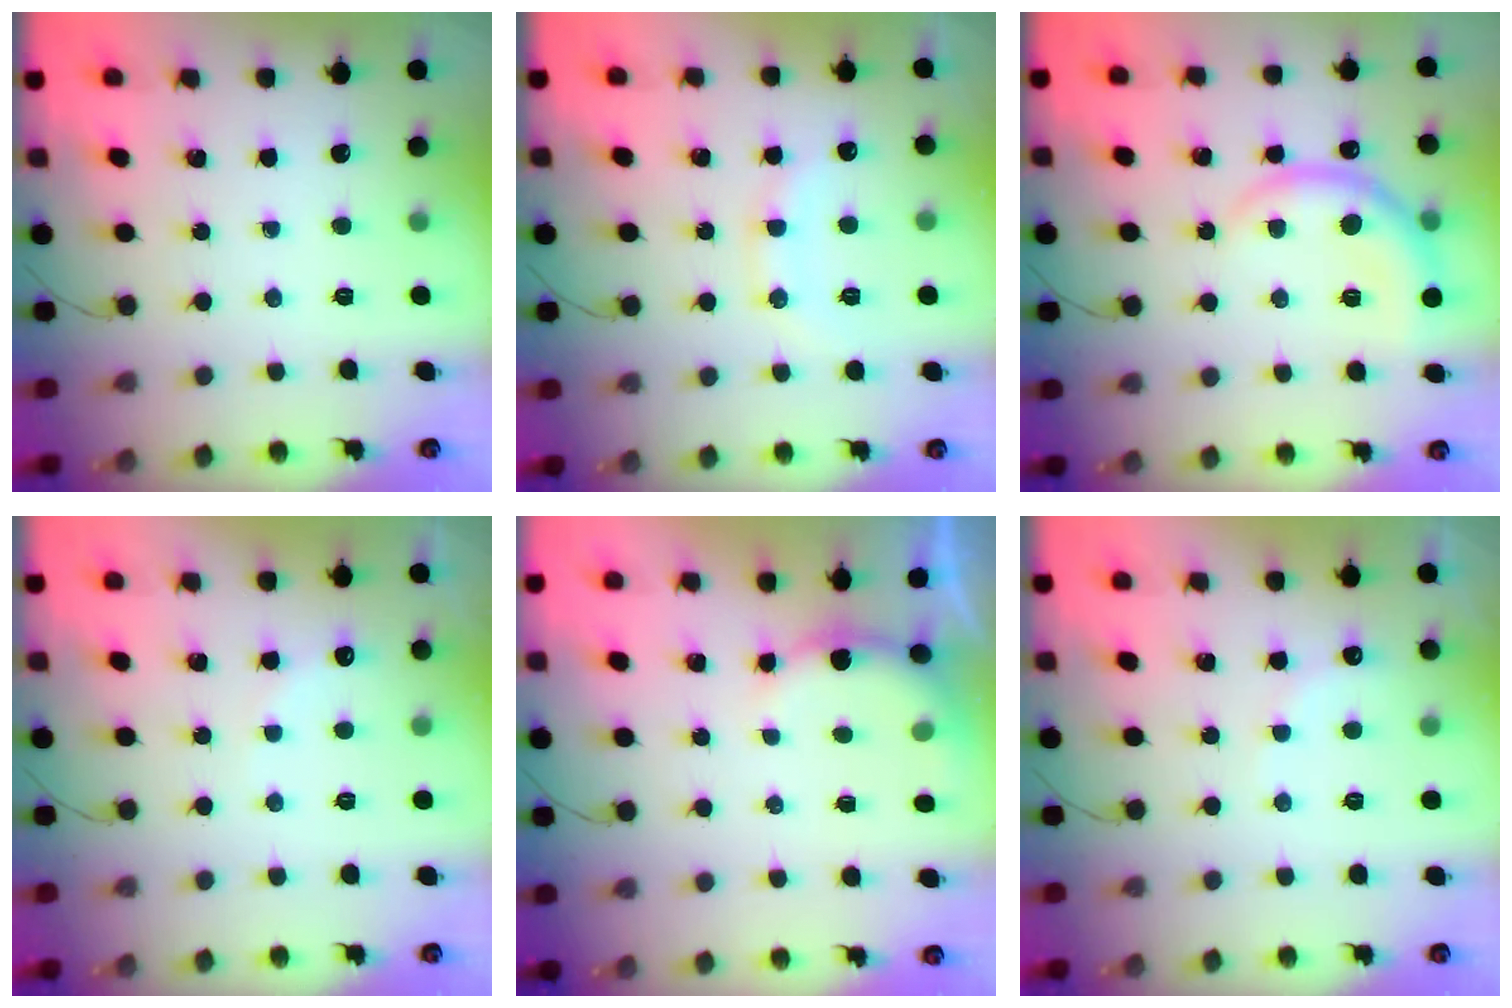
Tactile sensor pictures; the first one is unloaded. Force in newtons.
{"total": 10.9, "press": 10.9, "slide": 1.0}
{"total": 9.3, "press": 9.2, "slide": 0.5}
{"total": 6.8, "press": 6.6, "slide": 1.5}
{"total": 6.0, "press": 5.9, "slide": 1.2}
{"total": 7.5, "press": 7.3, "slide": 1.6}